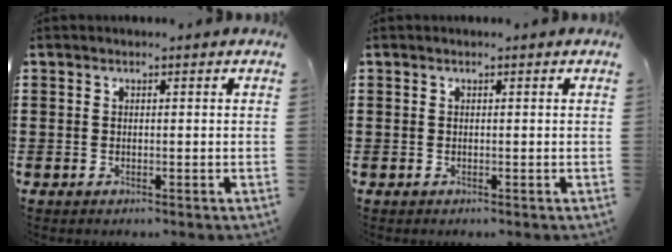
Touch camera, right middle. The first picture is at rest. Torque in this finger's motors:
{"motor_torque": [-1.01, -0.77, 0.00, 0.01]}